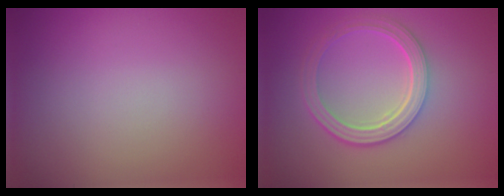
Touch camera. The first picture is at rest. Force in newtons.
{"total": 4.8, "press": 3.5, "slide": 3.2}